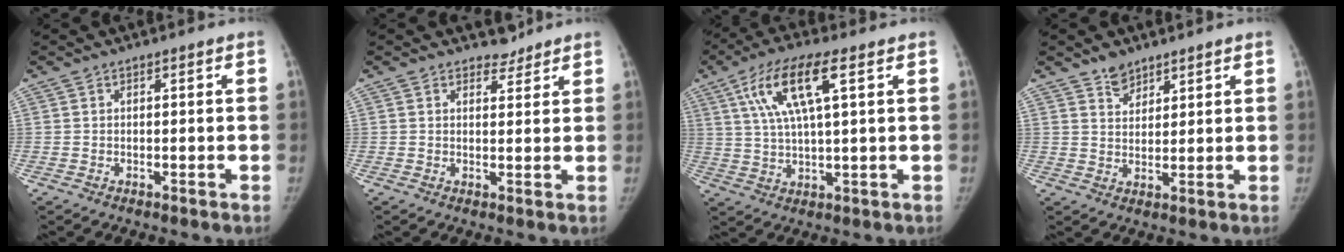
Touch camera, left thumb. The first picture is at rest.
{"total": 2.4, "force": [2.1, 1.2, -0.1], "torque": [0.023, -0.014, 0.025]}
{"total": 11.9, "force": [4.6, 3.1, 10.6], "torque": [-0.218, 0.003, 0.085]}
{"total": 3.8, "force": [3.1, 2.1, 0.9], "torque": [0.008, -0.024, 0.055]}